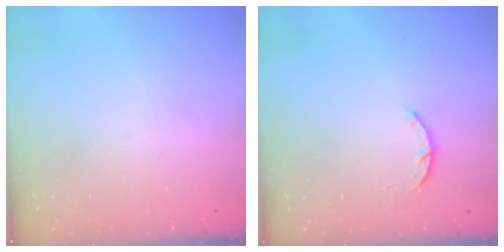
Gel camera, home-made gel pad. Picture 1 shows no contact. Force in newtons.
{"total": 3.0, "press": 2.9, "slide": 0.5}